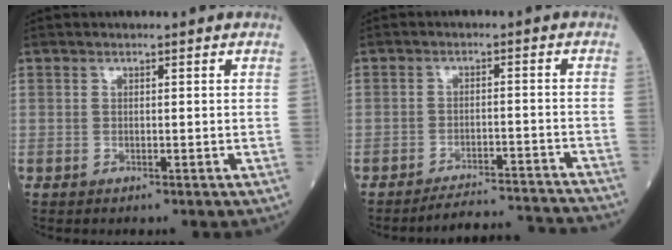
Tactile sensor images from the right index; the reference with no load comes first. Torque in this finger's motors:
{"motor_torque": [-0.65, -0.41, -0.06, 0.00]}